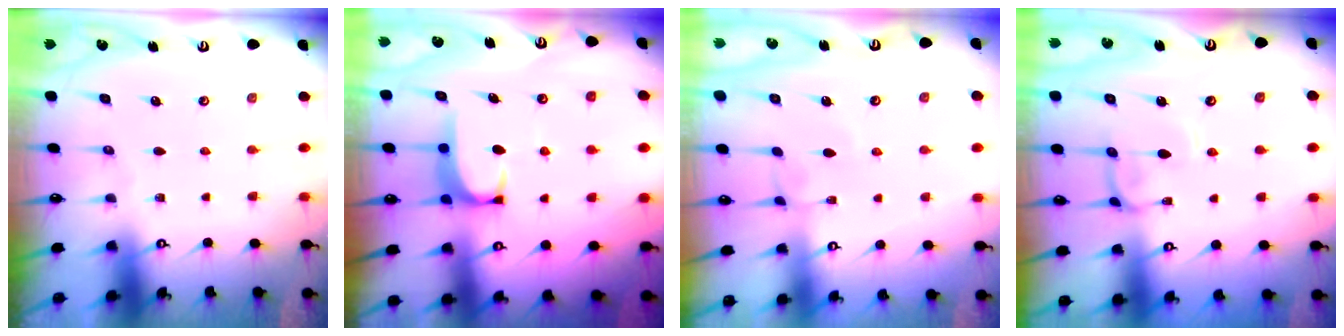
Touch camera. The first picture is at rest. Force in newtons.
{"total": 2.0, "press": 1.9, "slide": 0.5}
{"total": 2.8, "press": 2.8, "slide": 0.2}
{"total": 1.4, "press": 1.3, "slide": 0.4}